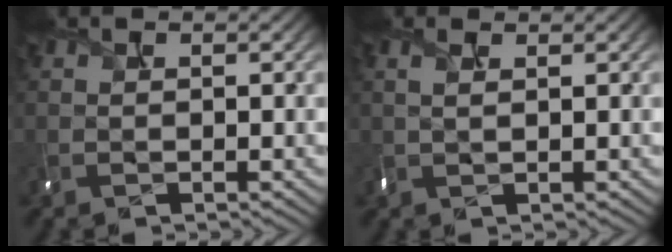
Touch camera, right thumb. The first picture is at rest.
{"total": 1.0, "force": [0.6, 0.2, 0.8], "torque": [-0.017, 0.004, 0.014]}